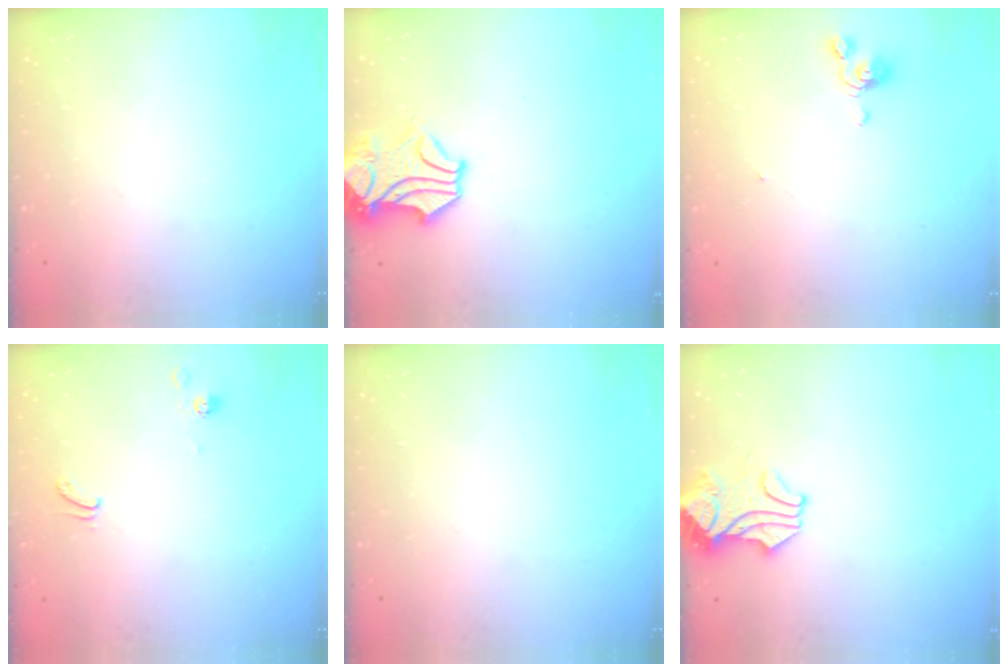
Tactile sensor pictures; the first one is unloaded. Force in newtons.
{"total": 2.2, "press": 1.8, "slide": 1.3}
{"total": 1.2, "press": 1.1, "slide": 0.4}
{"total": 1.7, "press": 1.6, "slide": 0.6}
{"total": 0.0}
{"total": 1.7, "press": 1.5, "slide": 0.8}